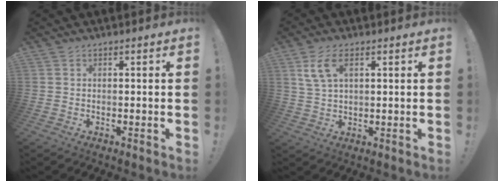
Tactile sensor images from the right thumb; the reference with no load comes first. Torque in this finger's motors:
{"motor_torque": [0.10, 0.10, 0.12, 0.13, 0.24]}